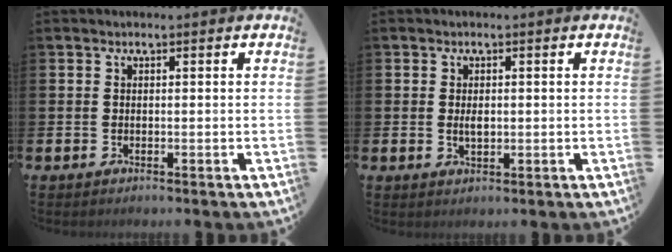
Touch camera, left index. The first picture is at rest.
{"total": 1.5, "force": [0.1, 0.8, 1.3], "torque": [-0.017, 0.001, -0.001]}